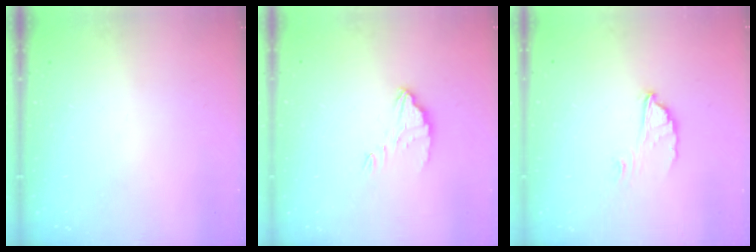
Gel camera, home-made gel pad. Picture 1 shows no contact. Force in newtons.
{"total": 3.1, "press": 3.0, "slide": 0.3}
{"total": 4.0, "press": 4.0, "slide": 0.1}